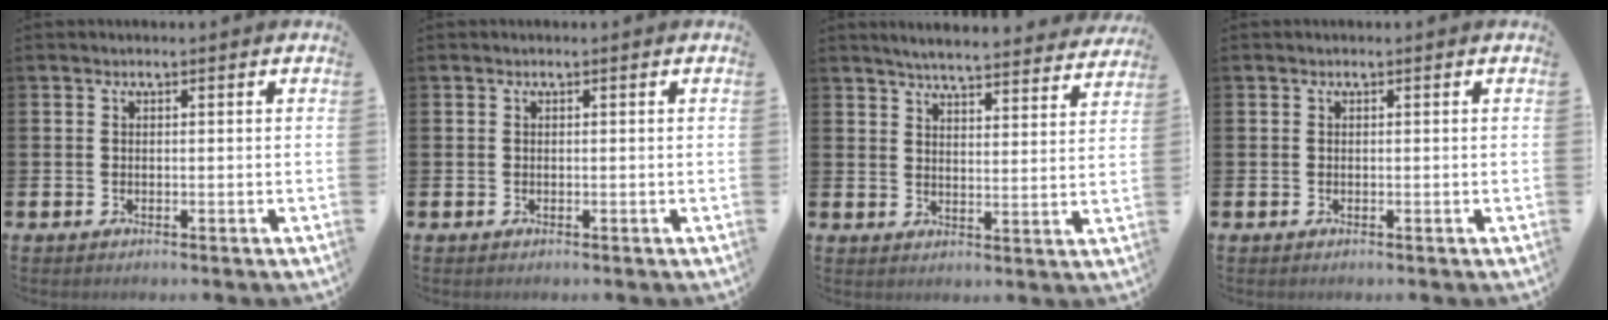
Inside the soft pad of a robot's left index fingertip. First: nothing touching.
{"total": 0.0}
{"total": 5.4, "force": [5.2, 0.2, 1.0], "torque": [-0.026, -0.040, 0.089]}
{"total": 0.0}